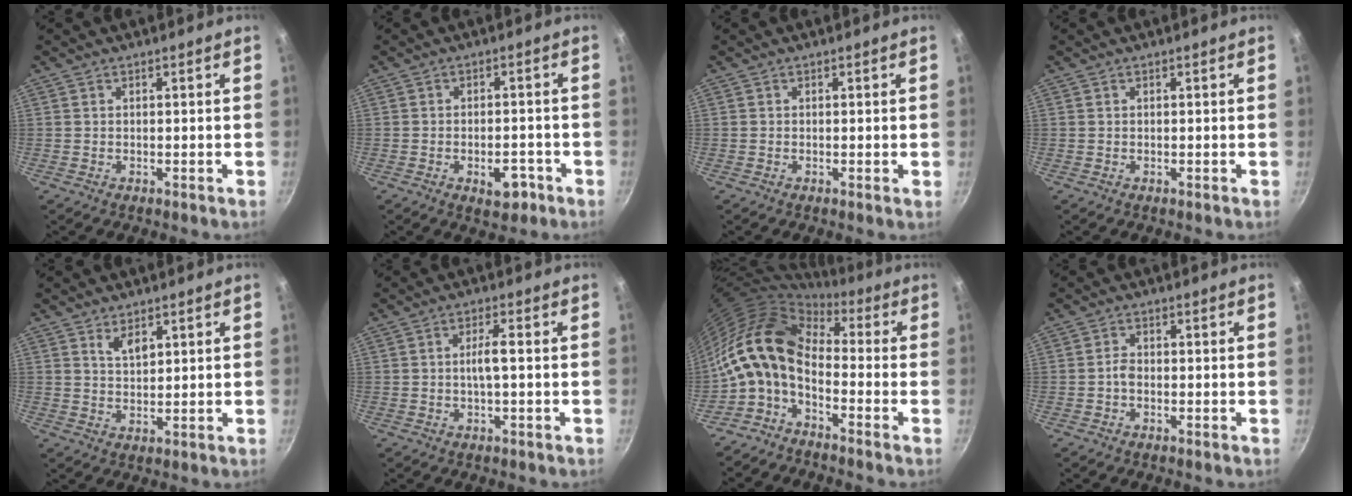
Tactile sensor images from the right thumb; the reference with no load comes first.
{"total": 5.3, "force": [-2.5, 2.9, 3.6], "torque": [-0.028, 0.016, -0.030]}
{"total": 0.5, "force": [0.0, 0.1, 0.5], "torque": [-0.008, -0.002, -0.002]}
{"total": 0.0}
{"total": 3.7, "force": [1.9, 1.9, 2.6], "torque": [-0.039, -0.014, 0.037]}
{"total": 3.2, "force": [-0.3, 0.5, 3.1], "torque": [-0.064, 0.012, -0.005]}
{"total": 13.8, "force": [-2.5, 8.4, 10.8], "torque": [-0.193, 0.040, -0.067]}
{"total": 1.7, "force": [-0.7, 1.0, 1.2], "torque": [-0.022, 0.011, -0.016]}